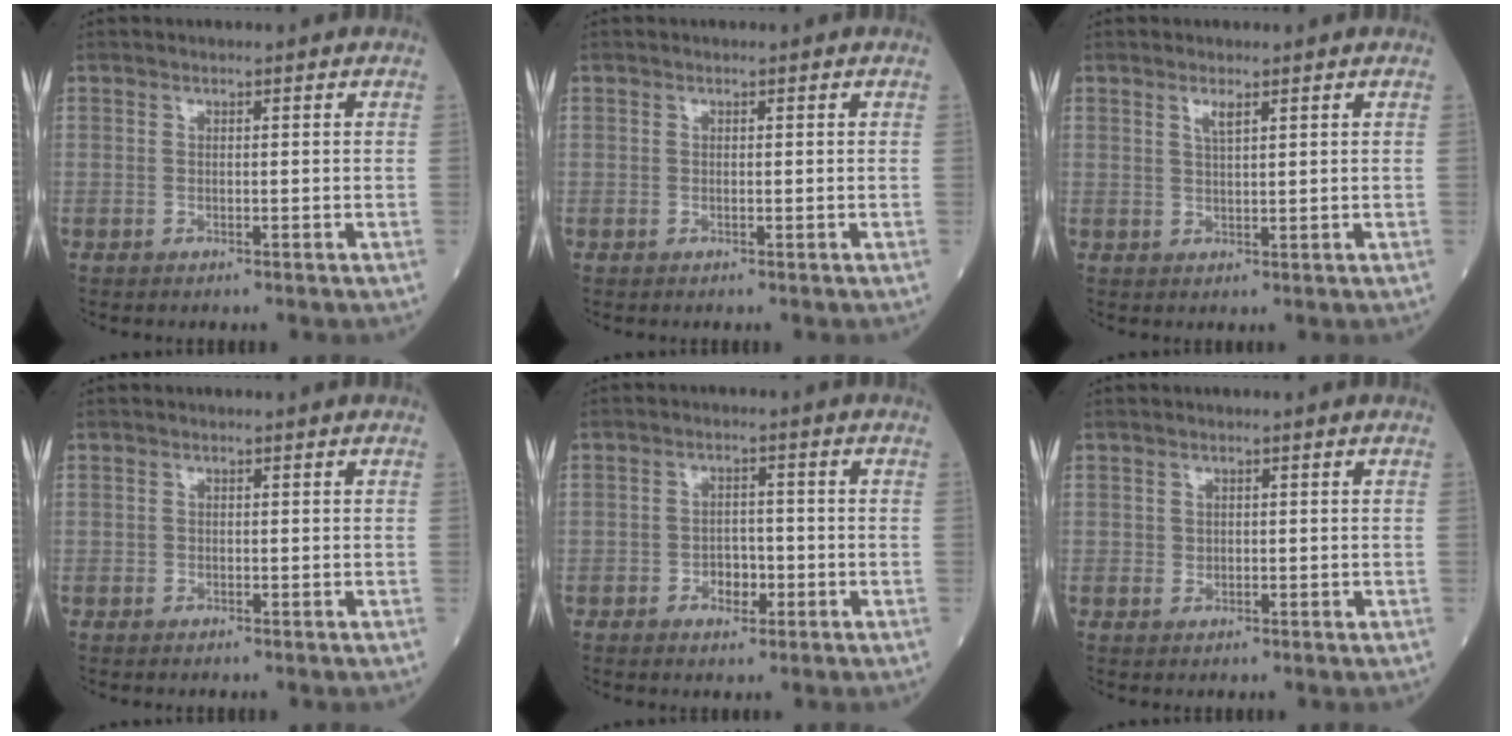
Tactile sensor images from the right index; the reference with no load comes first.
{"total": 0.0}
{"total": 1.6, "force": [1.0, 0.2, 1.2], "torque": [-0.029, 0.002, 0.023]}
{"total": 0.0}
{"total": 3.4, "force": [-1.5, 2.1, 2.2], "torque": [-0.031, 0.007, -0.021]}
{"total": 0.0}